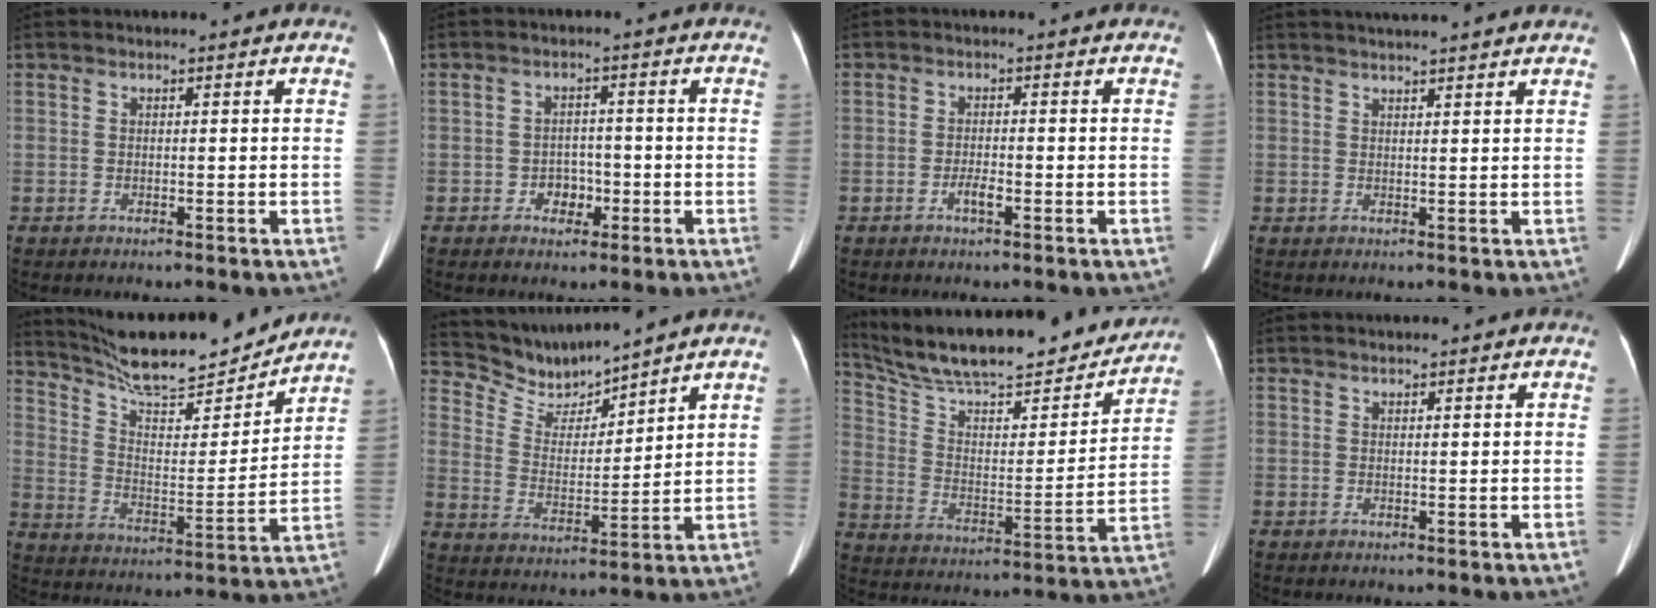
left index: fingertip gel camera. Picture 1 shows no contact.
{"total": 3.0, "force": [-1.3, 2.3, 1.6], "torque": [-0.020, 0.007, -0.016]}
{"total": 1.8, "force": [-0.9, 0.4, 1.5], "torque": [-0.029, 0.001, -0.015]}
{"total": 9.8, "force": [8.9, -0.3, 4.0], "torque": [-0.060, 0.029, 0.106]}
{"total": 17.8, "force": [16.4, 2.0, 6.6], "torque": [-0.119, -0.013, 0.261]}
{"total": 7.8, "force": [7.8, 0.0, 0.2], "torque": [-0.022, -0.002, 0.169]}
{"total": 26.4, "force": [23.0, 4.8, 12.1], "torque": [-0.204, -0.007, 0.340]}
{"total": 0.8, "force": [0.7, 0.0, 0.2], "torque": [-0.007, 0.014, 0.016]}